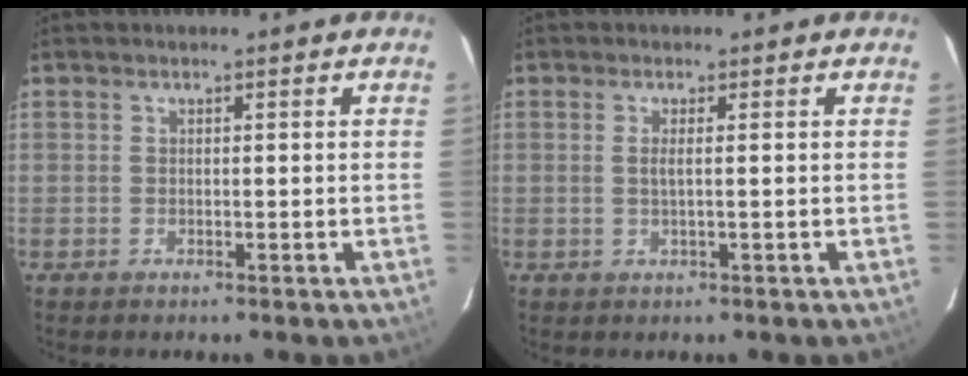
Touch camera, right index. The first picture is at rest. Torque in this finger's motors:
{"motor_torque": [0.04, 0.07, -0.04, 0.00]}